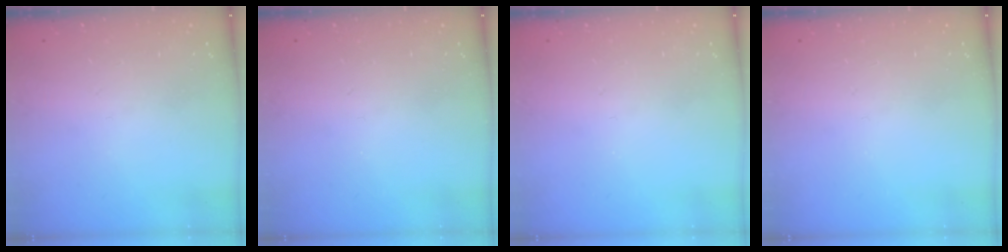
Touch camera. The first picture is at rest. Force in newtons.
{"total": 0.0}
{"total": 0.0}
{"total": 0.0}